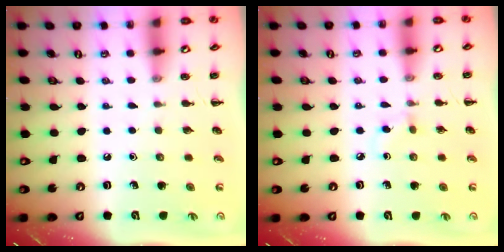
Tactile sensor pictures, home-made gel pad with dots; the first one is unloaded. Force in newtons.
{"total": 2.9, "press": 2.7, "slide": 1.0}